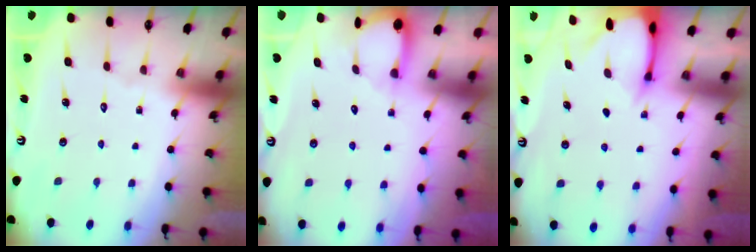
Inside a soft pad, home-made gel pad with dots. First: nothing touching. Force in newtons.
{"total": 2.8, "press": 2.8, "slide": 0.3}
{"total": 2.4, "press": 2.4, "slide": 0.3}